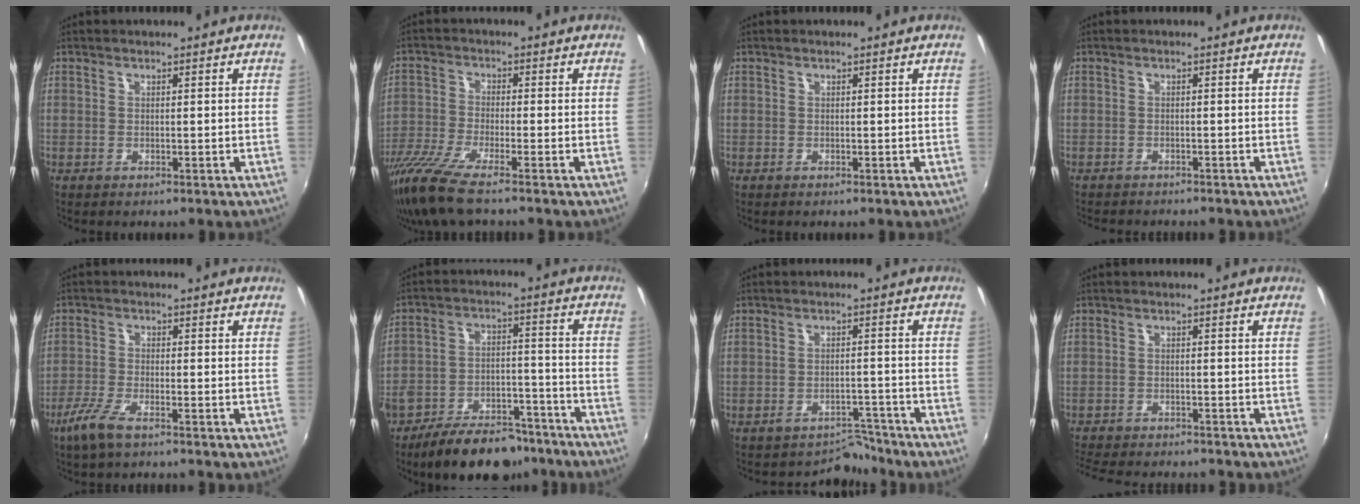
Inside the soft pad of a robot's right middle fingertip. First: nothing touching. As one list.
[{"total": 10.6, "force": [-8.3, 0.6, 6.6], "torque": [-0.153, -0.036, -0.159]}, {"total": 0.0}, {"total": 3.8, "force": [-3.5, 0.7, 1.1], "torque": [-0.030, -0.014, -0.054]}, {"total": 5.7, "force": [-4.0, 1.2, 3.9], "torque": [-0.098, -0.010, -0.079]}, {"total": 16.4, "force": [-12.9, 6.9, 7.4], "torque": [-0.137, 0.005, -0.181]}, {"total": 4.4, "force": [-4.2, 1.2, -0.4], "torque": [0.013, 0.016, -0.059]}, {"total": 10.8, "force": [-9.6, 2.6, 4.0], "torque": [-0.103, -0.017, -0.149]}]